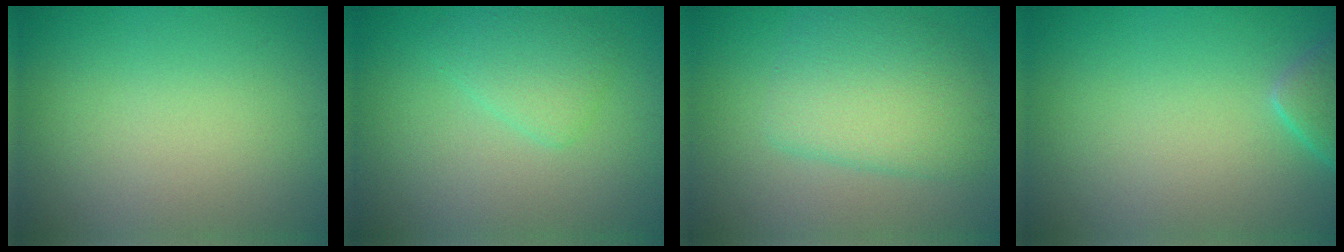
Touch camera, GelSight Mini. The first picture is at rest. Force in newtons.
{"total": 2.4, "press": 2.4, "slide": 0.1}
{"total": 5.1, "press": 5.1, "slide": 0.2}
{"total": 2.5, "press": 2.5, "slide": 0.2}